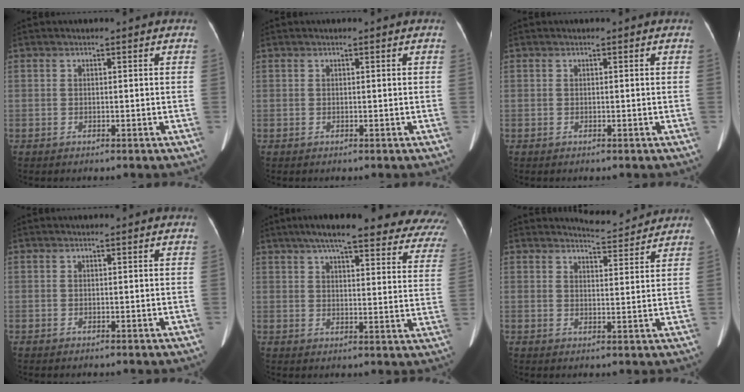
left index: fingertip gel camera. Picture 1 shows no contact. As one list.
[{"total": 0.0}, {"total": 0.0}, {"total": 0.0}, {"total": 26.0, "force": [22.1, 4.7, 12.9], "torque": [-0.171, -0.018, 0.249]}, {"total": 4.8, "force": [4.8, 0.2, -0.3], "torque": [-0.008, -0.005, 0.064]}]